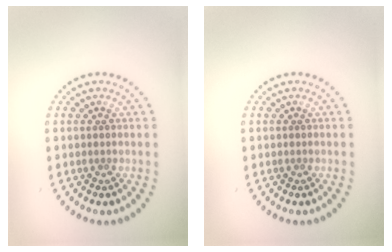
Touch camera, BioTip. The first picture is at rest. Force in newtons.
{"total": 0.0}